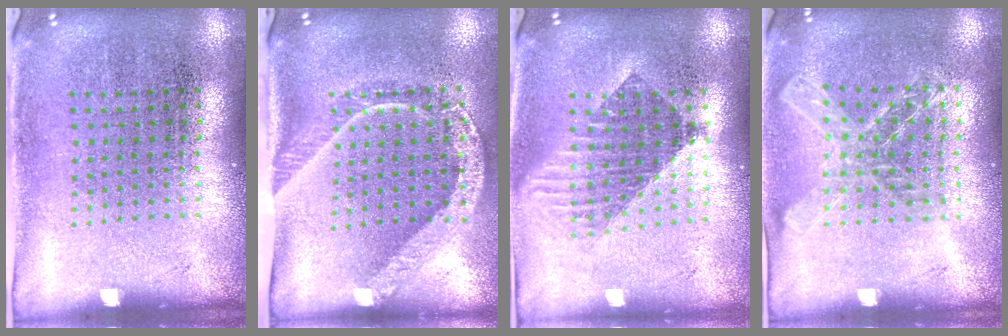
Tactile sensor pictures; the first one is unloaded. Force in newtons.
{"total": 2.0, "press": 1.4, "slide": 1.4}
{"total": 1.7, "press": 1.4, "slide": 1.0}
{"total": 1.3, "press": 1.3, "slide": 0.3}